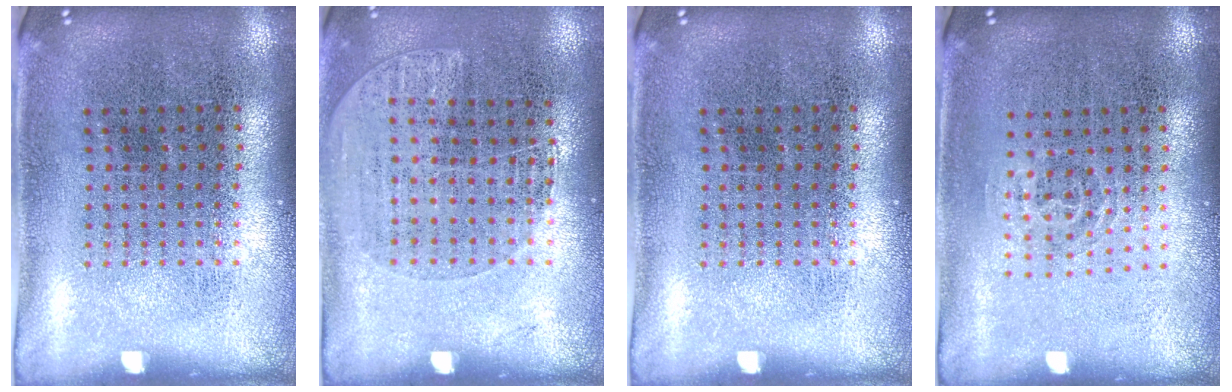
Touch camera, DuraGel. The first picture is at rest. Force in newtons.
{"total": 1.1, "press": 1.0, "slide": 0.6}
{"total": 0.0}
{"total": 0.8, "press": 0.5, "slide": 0.7}